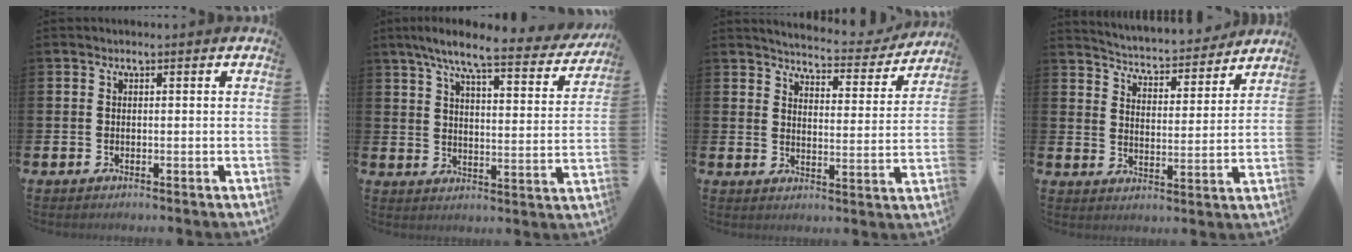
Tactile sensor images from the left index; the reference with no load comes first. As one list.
[{"total": 8.0, "force": [6.8, 0.8, 4.2], "torque": [-0.094, -0.041, 0.110]}, {"total": 4.8, "force": [4.8, 0.6, 0.6], "torque": [-0.020, -0.042, 0.076]}, {"total": 4.7, "force": [4.7, 0.7, 0.4], "torque": [-0.034, -0.043, 0.075]}]